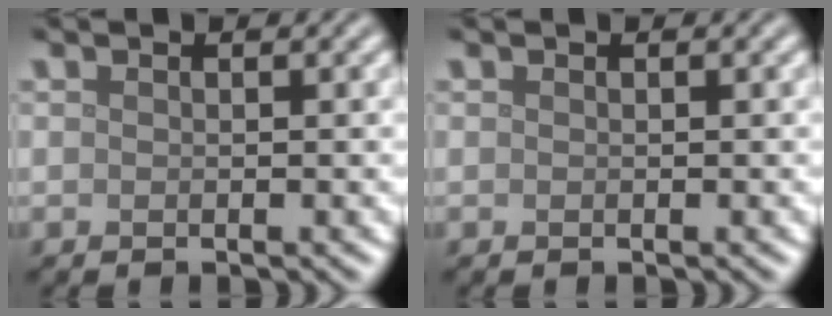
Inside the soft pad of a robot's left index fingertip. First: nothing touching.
{"total": 0.0}